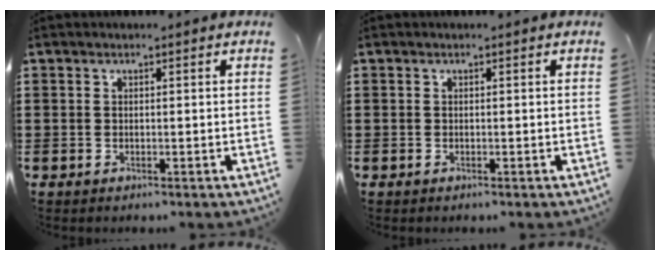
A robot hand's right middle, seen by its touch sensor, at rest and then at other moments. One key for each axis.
{"total": 0.0}